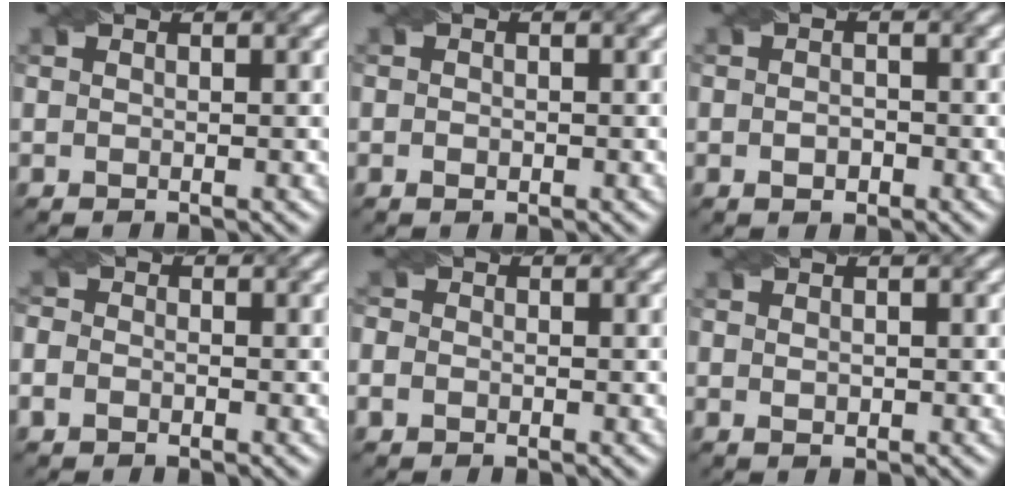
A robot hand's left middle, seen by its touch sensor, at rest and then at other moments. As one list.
[{"total": 0.7, "force": [-0.2, 0.4, 0.5], "torque": [-0.009, 0.000, -0.004]}, {"total": 1.3, "force": [-0.6, 0.8, 0.9], "torque": [-0.019, 0.002, -0.011]}, {"total": 1.8, "force": [-0.6, 1.5, 0.8], "torque": [-0.005, 0.003, -0.016]}, {"total": 1.7, "force": [-0.3, 1.5, 0.6], "torque": [-0.004, 0.003, -0.010]}, {"total": 0.7, "force": [0.0, 0.4, 0.6], "torque": [-0.010, 0.001, 0.002]}]